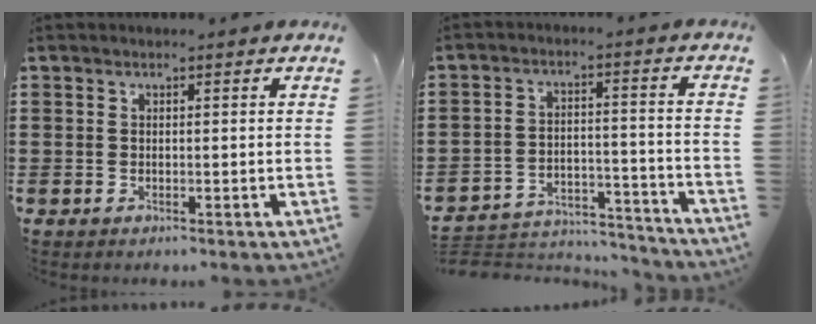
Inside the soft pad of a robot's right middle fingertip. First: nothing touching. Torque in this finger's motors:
{"motor_torque": [0.74, -0.06, -0.05, 0.01]}